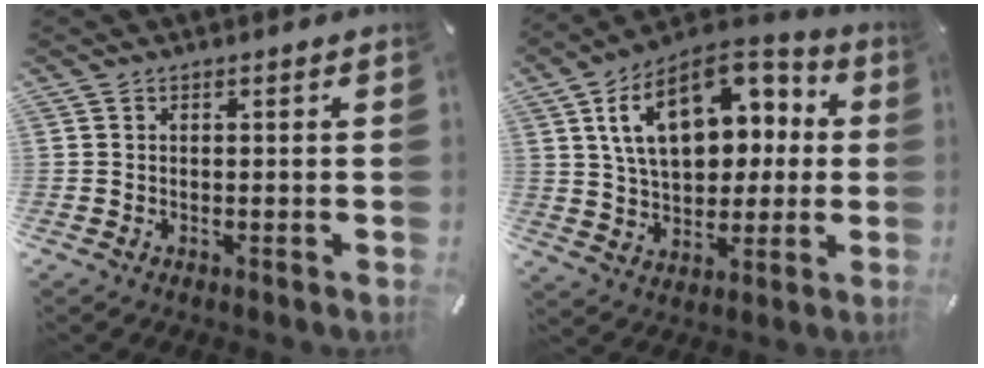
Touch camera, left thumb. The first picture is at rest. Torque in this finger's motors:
{"motor_torque": [2.19, 2.82, 1.75, -1.02, 0.59]}